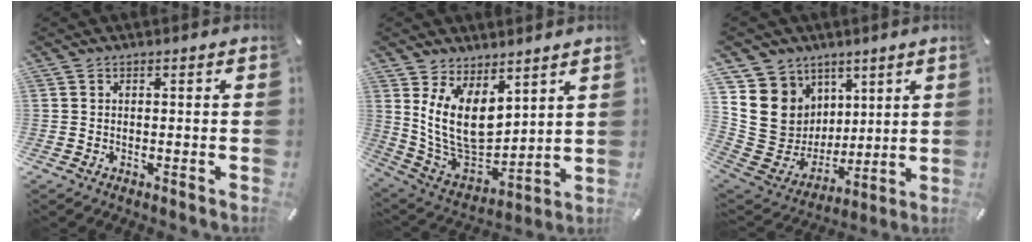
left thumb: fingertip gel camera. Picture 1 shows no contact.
{"total": 13.0, "force": [5.3, 8.4, 8.4], "torque": [-0.189, -0.051, 0.103]}
{"total": 13.2, "force": [3.3, 12.6, 2.4], "torque": [-0.039, -0.035, 0.082]}